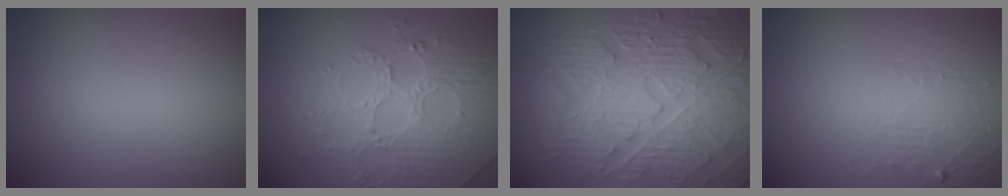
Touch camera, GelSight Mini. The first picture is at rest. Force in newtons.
{"total": 4.2, "press": 4.0, "slide": 1.3}
{"total": 9.2, "press": 6.8, "slide": 6.2}
{"total": 1.8, "press": 0.4, "slide": 1.8}